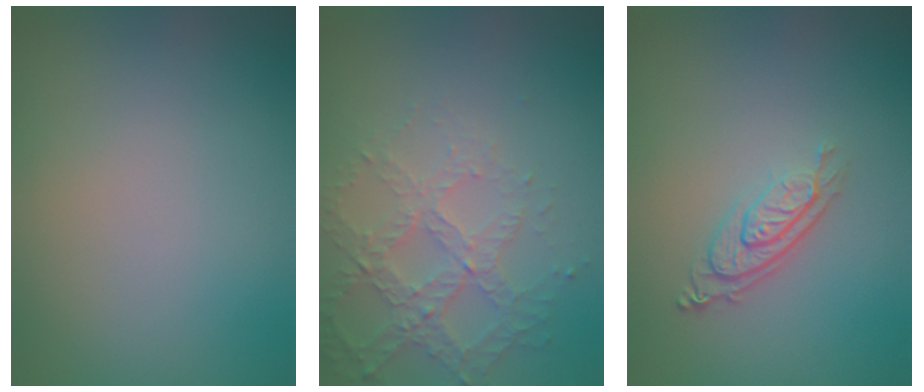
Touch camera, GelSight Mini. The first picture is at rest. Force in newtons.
{"total": 4.3, "press": 3.2, "slide": 2.9}
{"total": 2.9, "press": 2.0, "slide": 2.0}